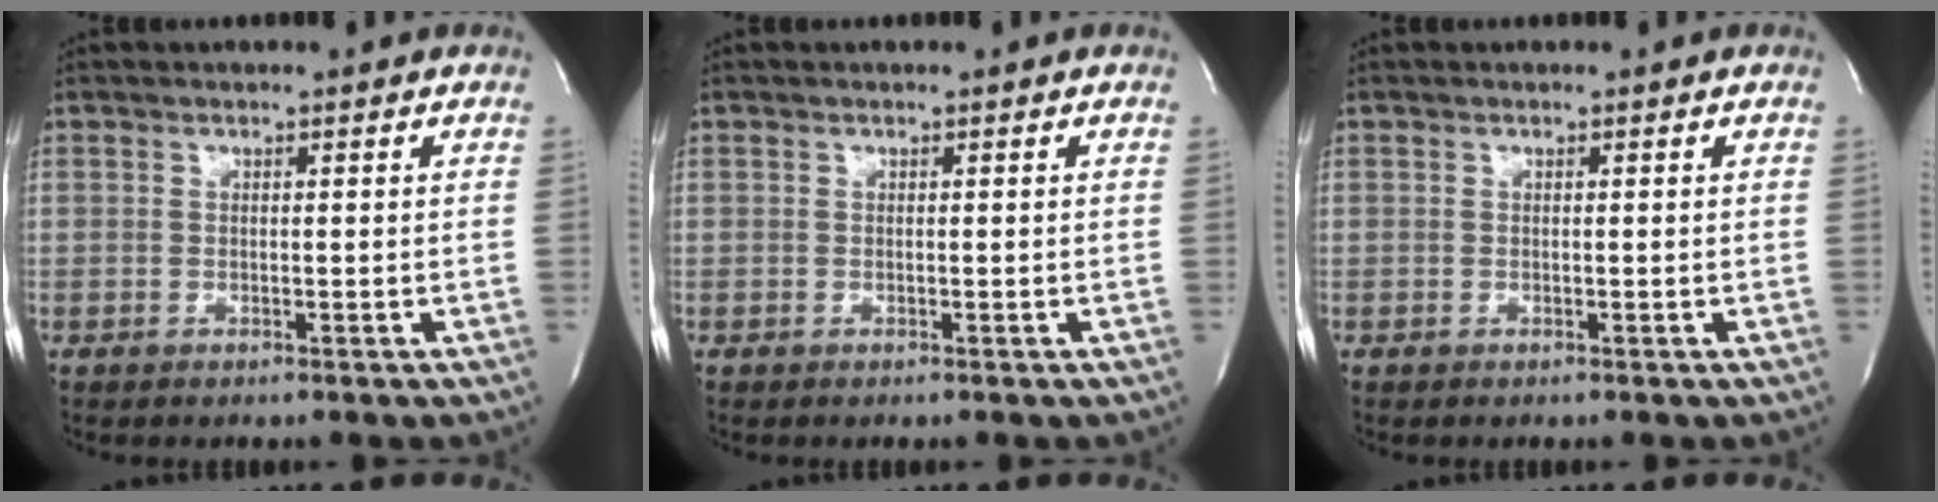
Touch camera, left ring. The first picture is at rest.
{"total": 0.0}
{"total": 0.0}